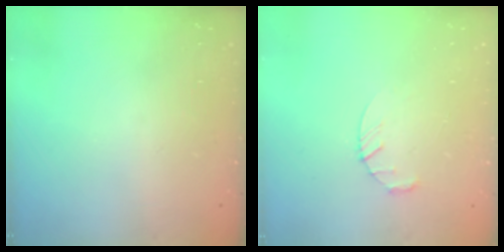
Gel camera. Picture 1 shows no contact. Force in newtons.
{"total": 3.5, "press": 3.4, "slide": 0.5}